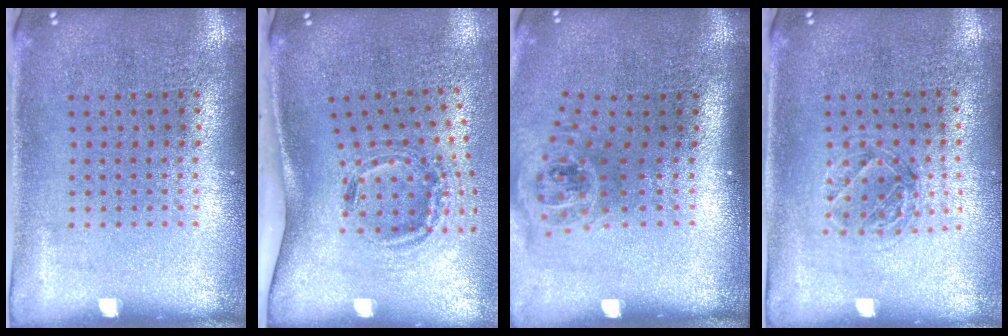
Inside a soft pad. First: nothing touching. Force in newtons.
{"total": 1.6, "press": 1.1, "slide": 1.1}
{"total": 1.3, "press": 1.0, "slide": 0.8}
{"total": 1.1, "press": 1.1, "slide": 0.4}